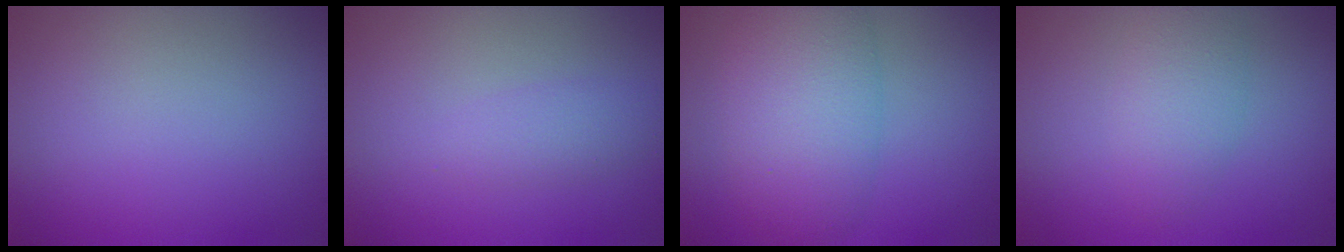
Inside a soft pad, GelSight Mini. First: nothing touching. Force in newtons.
{"total": 1.7, "press": 1.7, "slide": 0.1}
{"total": 6.7, "press": 6.6, "slide": 0.6}
{"total": 2.8, "press": 2.8, "slide": 0.1}